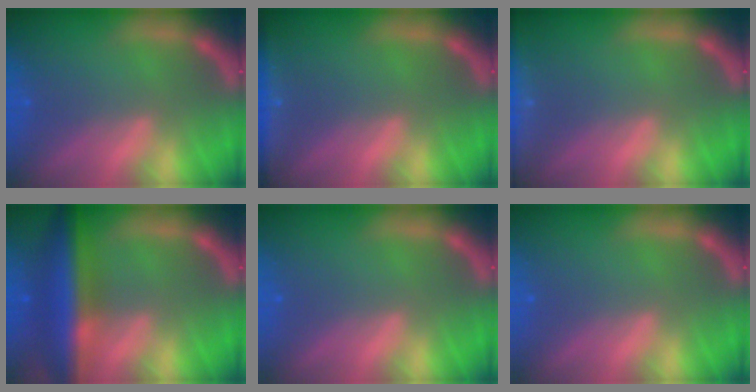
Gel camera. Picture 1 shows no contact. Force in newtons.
{"total": 4.0}
{"total": 7.4}
{"total": 9.0}
{"total": 0.0}
{"total": 0.0}